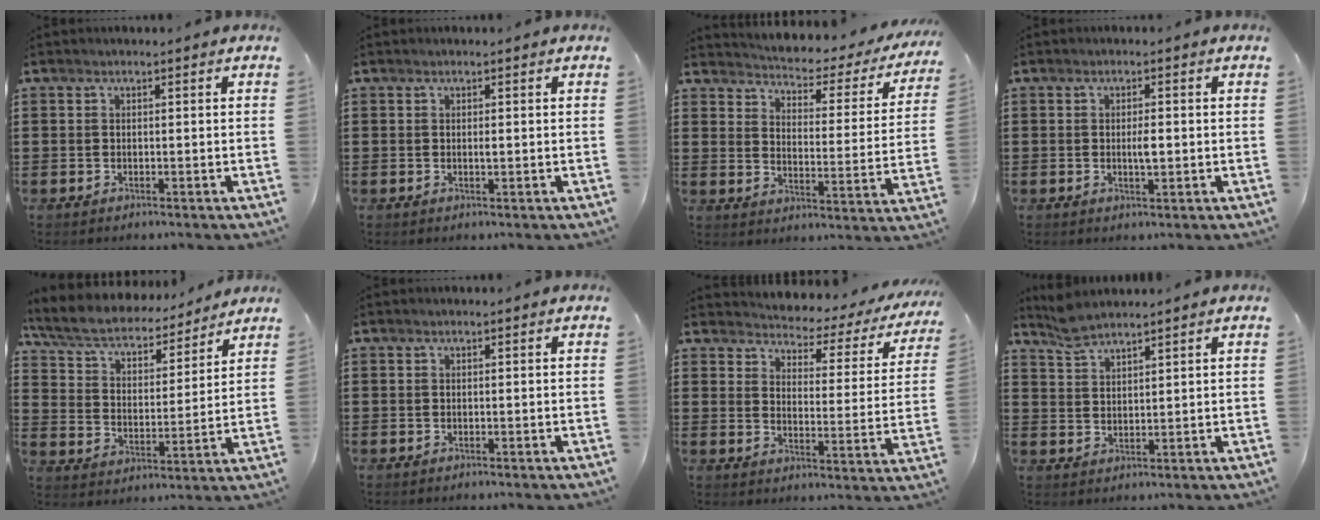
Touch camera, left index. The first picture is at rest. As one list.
[{"total": 0.7, "force": [0.0, 0.1, 0.7], "torque": [-0.012, -0.003, 0.000]}, {"total": 2.3, "force": [2.1, 0.6, 0.7], "torque": [-0.032, -0.026, 0.024]}, {"total": 2.3, "force": [-0.1, 0.6, 2.2], "torque": [-0.042, -0.001, -0.003]}, {"total": 6.2, "force": [5.4, 1.7, 2.6], "torque": [-0.075, -0.036, 0.089]}, {"total": 0.0}, {"total": 2.8, "force": [2.6, 0.7, 0.5], "torque": [-0.022, -0.032, 0.034]}, {"total": 3.3, "force": [3.1, 0.4, 0.9], "torque": [-0.027, -0.006, 0.059]}]